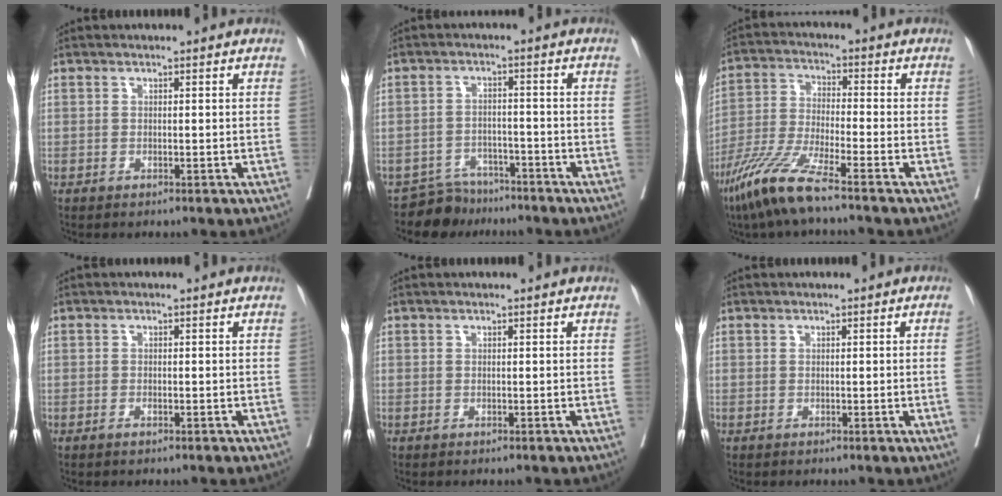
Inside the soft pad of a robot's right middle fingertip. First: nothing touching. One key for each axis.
{"total": 4.7, "fx": -4.2, "fy": 2.0, "fz": -0.7, "tx": 0.011, "ty": 0.004, "tz": -0.071}
{"total": 9.5, "fx": -6.7, "fy": 0.0, "fz": 6.8, "tx": -0.146, "ty": -0.031, "tz": -0.139}
{"total": 0.8, "fx": -0.5, "fy": 0.3, "fz": 0.6, "tx": -0.011, "ty": 0.000, "tz": -0.008}
{"total": 0.0}
{"total": 1.9, "fx": -0.1, "fy": -0.8, "fz": 1.7, "tx": -0.027, "ty": -0.004, "tz": 0.003}